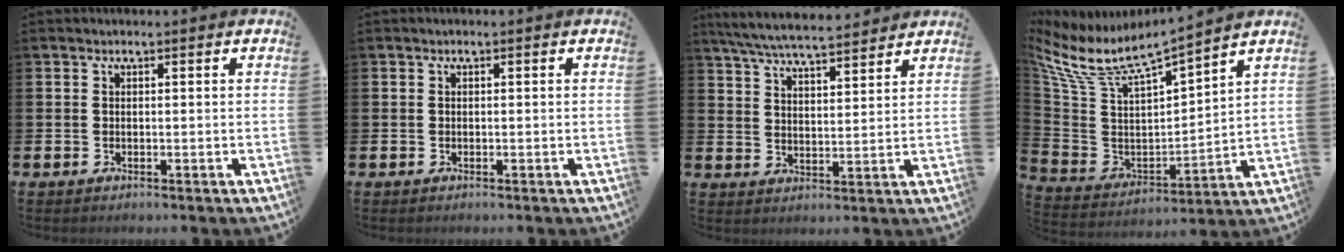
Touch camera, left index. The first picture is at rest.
{"total": 0.0}
{"total": 6.7, "force": [6.4, 0.6, 1.9], "torque": [-0.057, -0.032, 0.114]}
{"total": 6.9, "force": [6.0, 1.7, 3.0], "torque": [-0.093, -0.047, 0.098]}